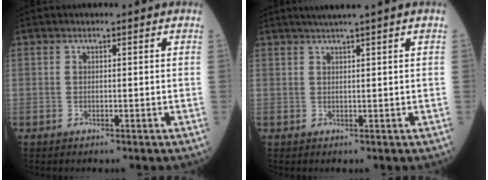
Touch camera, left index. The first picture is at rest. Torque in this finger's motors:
{"motor_torque": [0.10, -0.79, 0.16, 0.05]}